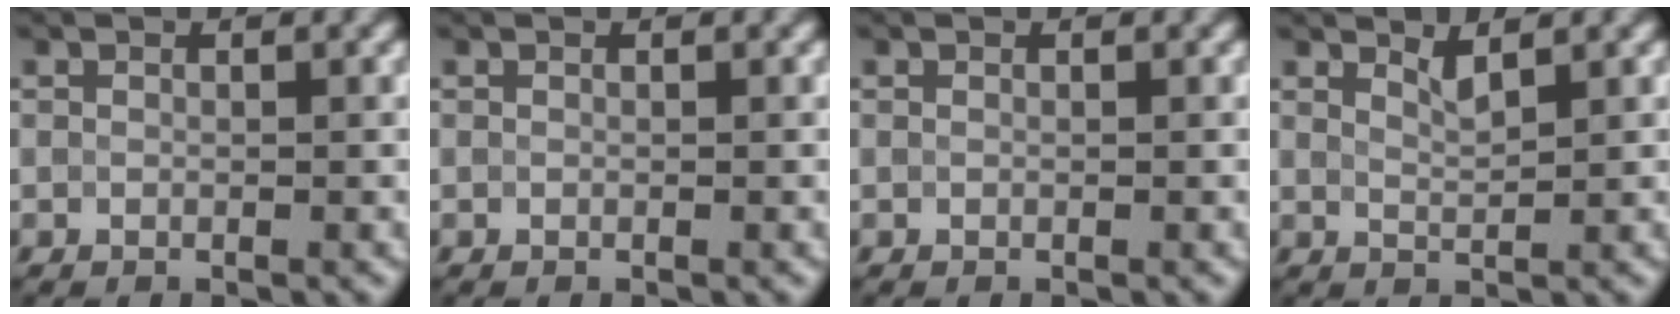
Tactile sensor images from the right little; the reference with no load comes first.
{"total": 0.0}
{"total": 0.0}
{"total": 1.5, "force": [1.1, 0.3, 0.9], "torque": [-0.015, -0.002, 0.020]}